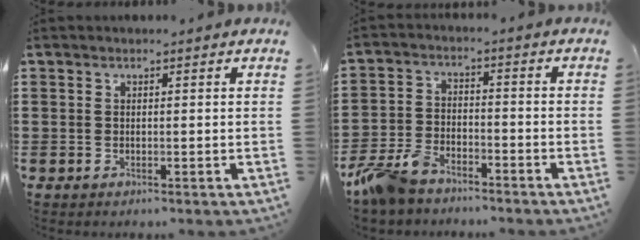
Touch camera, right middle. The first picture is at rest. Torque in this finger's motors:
{"motor_torque": [0.63, -0.06, 0.46, 0.17]}